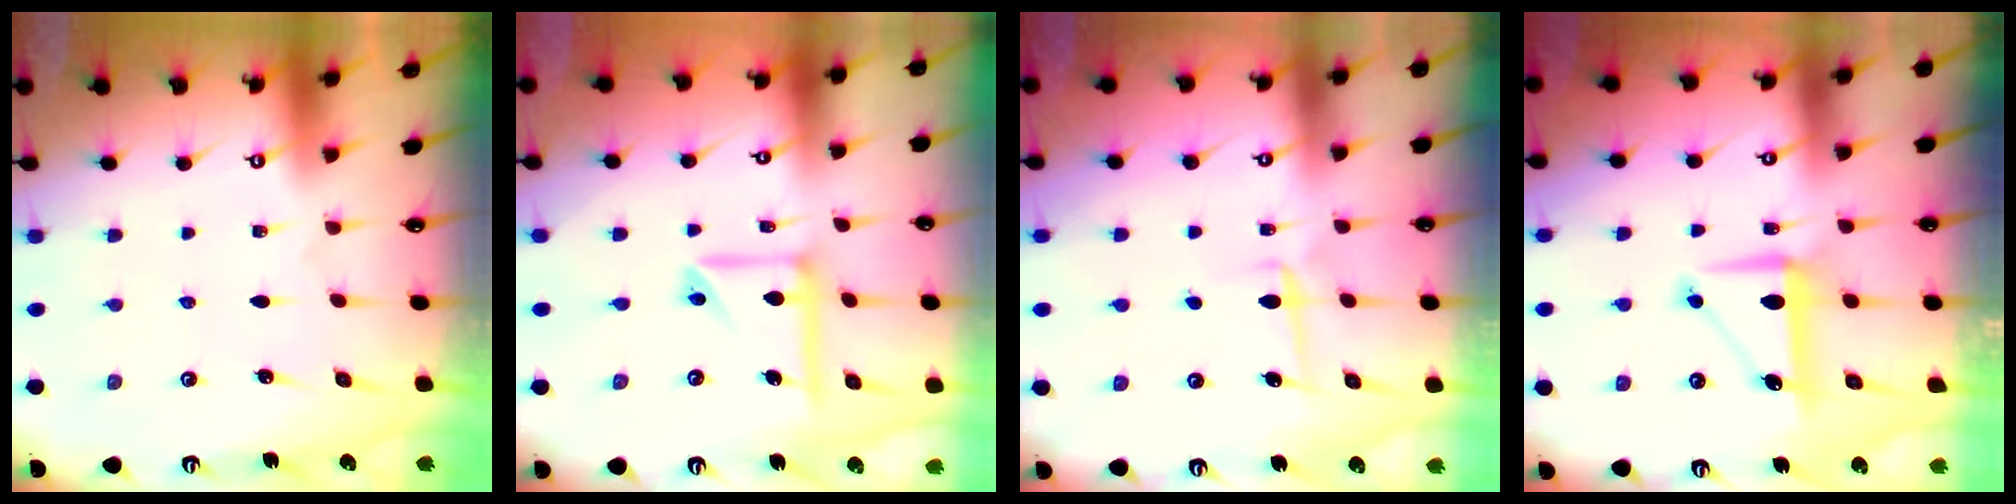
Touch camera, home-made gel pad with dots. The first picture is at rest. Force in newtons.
{"total": 12.7, "press": 12.6, "slide": 1.7}
{"total": 6.2, "press": 6.1, "slide": 1.1}
{"total": 8.3, "press": 8.3, "slide": 0.4}